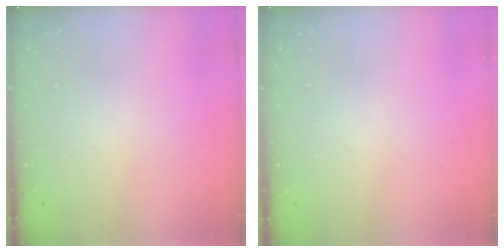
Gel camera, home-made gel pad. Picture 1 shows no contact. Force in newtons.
{"total": 0.0}